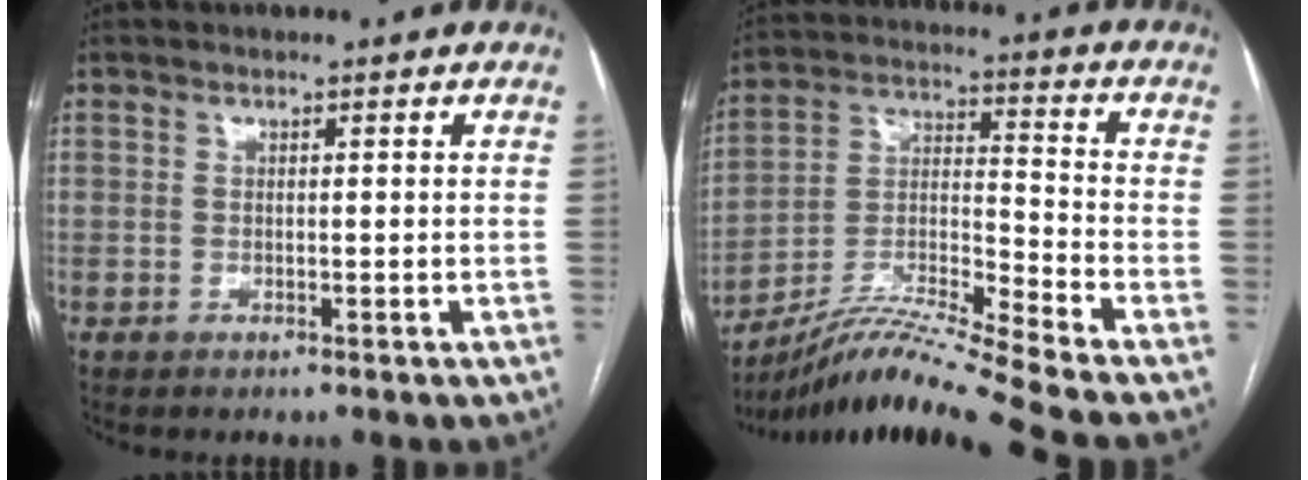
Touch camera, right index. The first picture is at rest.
{"total": 15.3, "force": [-13.5, -3.1, 6.5], "torque": [-0.126, 0.003, -0.245]}